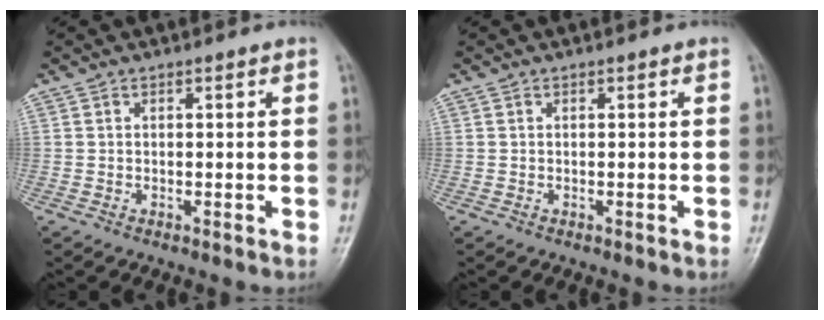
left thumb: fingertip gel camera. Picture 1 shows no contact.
{"total": 0.0}